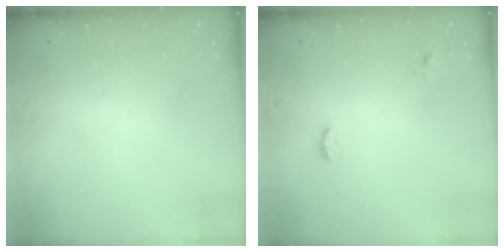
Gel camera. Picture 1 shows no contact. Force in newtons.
{"total": 5.9, "press": 4.3, "slide": 4.1}